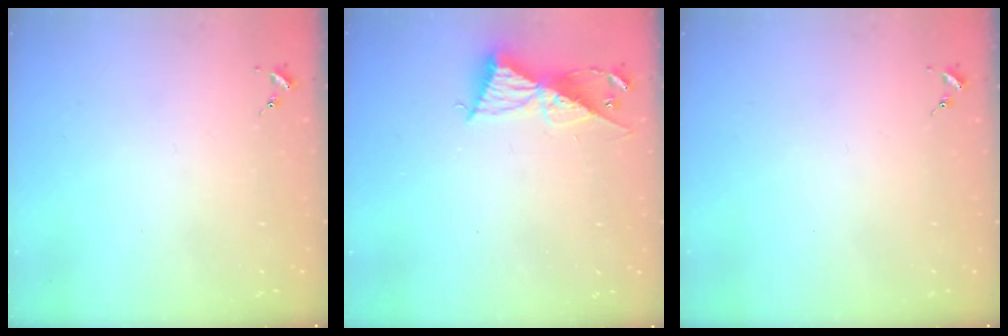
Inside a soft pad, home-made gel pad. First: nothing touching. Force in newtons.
{"total": 9.7, "press": 9.7, "slide": 0.7}
{"total": 0.0}